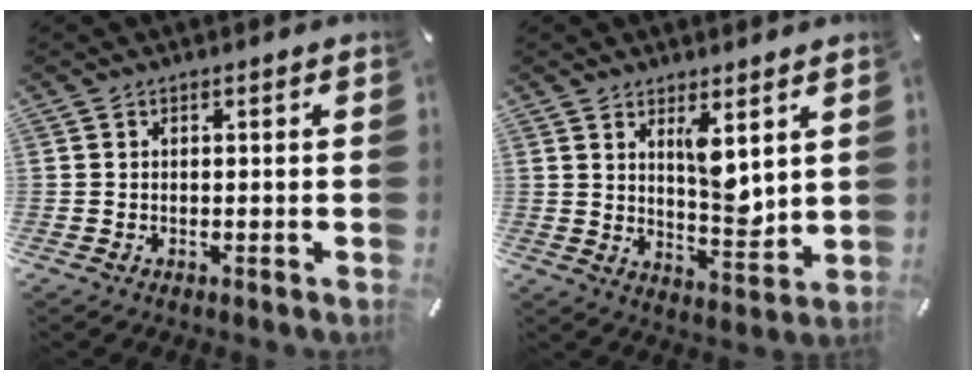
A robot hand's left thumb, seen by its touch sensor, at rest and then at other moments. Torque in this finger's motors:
{"motor_torque": [1.50, 1.45, 0.82, -0.94, 0.37]}